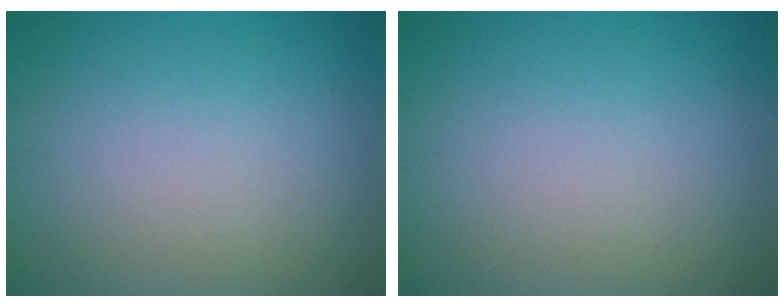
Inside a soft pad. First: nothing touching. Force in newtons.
{"total": 0.0}